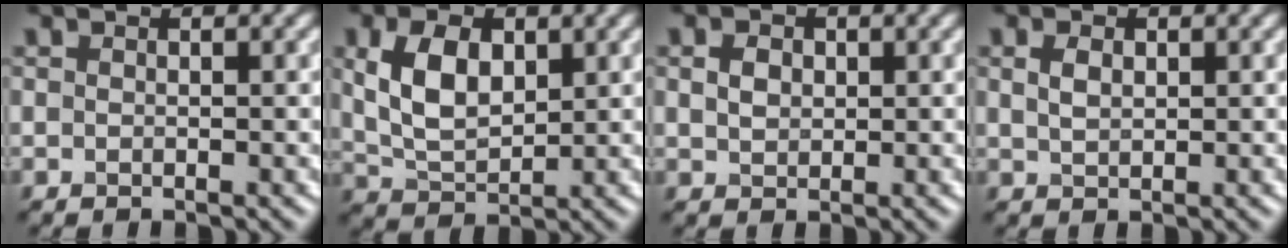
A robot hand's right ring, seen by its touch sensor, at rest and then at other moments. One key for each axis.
{"total": 5.6, "fx": 1.5, "fy": 3.4, "fz": 4.2, "tx": -0.093, "ty": 0.003, "tz": 0.031}
{"total": 1.8, "fx": 0.4, "fy": 1.4, "fz": 1.1, "tx": -0.022, "ty": 0.002, "tz": 0.008}
{"total": 1.6, "fx": 0.6, "fy": 1.0, "fz": 1.1, "tx": -0.023, "ty": 0.001, "tz": 0.012}